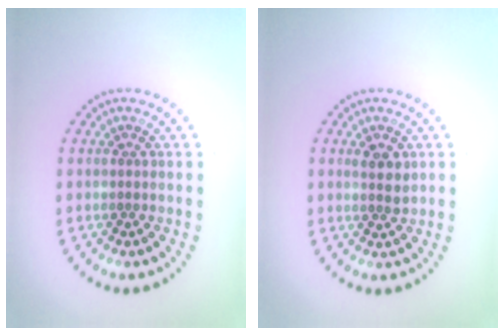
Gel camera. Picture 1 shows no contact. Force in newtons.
{"total": 1.7, "press": 1.6, "slide": 0.6}